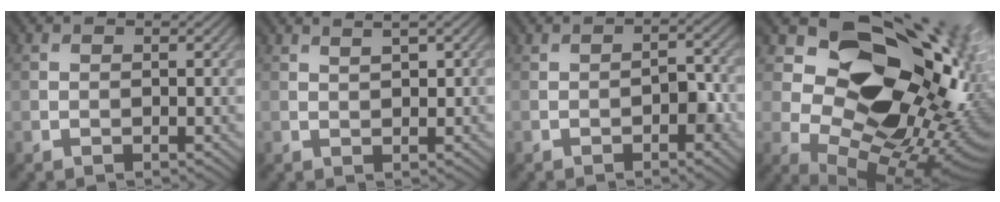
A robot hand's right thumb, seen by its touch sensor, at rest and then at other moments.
{"total": 1.5, "force": [1.2, -0.2, 0.9], "torque": [-0.014, -0.004, 0.025]}
{"total": 3.4, "force": [-1.5, 1.3, 2.7], "torque": [-0.042, 0.001, -0.023]}
{"total": 19.3, "force": [5.2, 12.6, 13.7], "torque": [-0.183, 0.004, 0.118]}